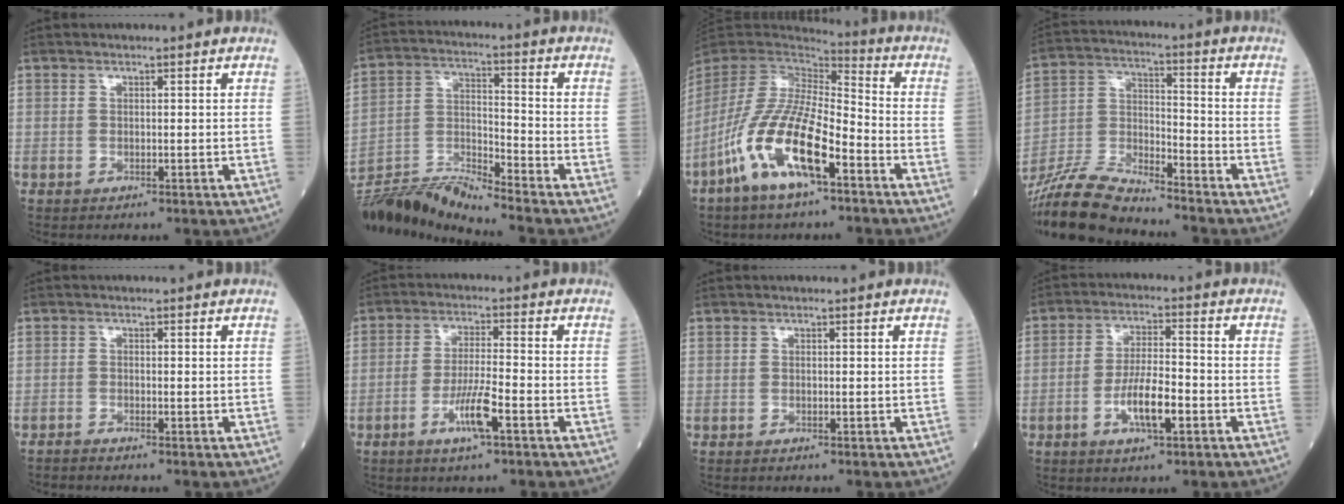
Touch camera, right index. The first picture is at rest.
{"total": 12.5, "force": [-12.0, -2.2, 2.9], "torque": [-0.056, 0.015, -0.228]}
{"total": 15.2, "force": [-7.2, 3.9, 12.8], "torque": [-0.270, -0.012, -0.133]}
{"total": 11.9, "force": [-11.3, 1.3, 3.6], "torque": [-0.072, 0.006, -0.215]}
{"total": 1.0, "force": [-1.0, -0.3, 0.2], "torque": [-0.004, 0.000, -0.022]}
{"total": 6.0, "force": [-2.9, 0.2, 5.3], "torque": [-0.107, -0.005, -0.053]}
{"total": 1.7, "force": [-1.4, -0.1, 1.0], "torque": [-0.006, 0.004, -0.007]}
{"total": 7.0, "force": [-2.7, 1.6, 6.2], "torque": [-0.123, 0.002, -0.046]}